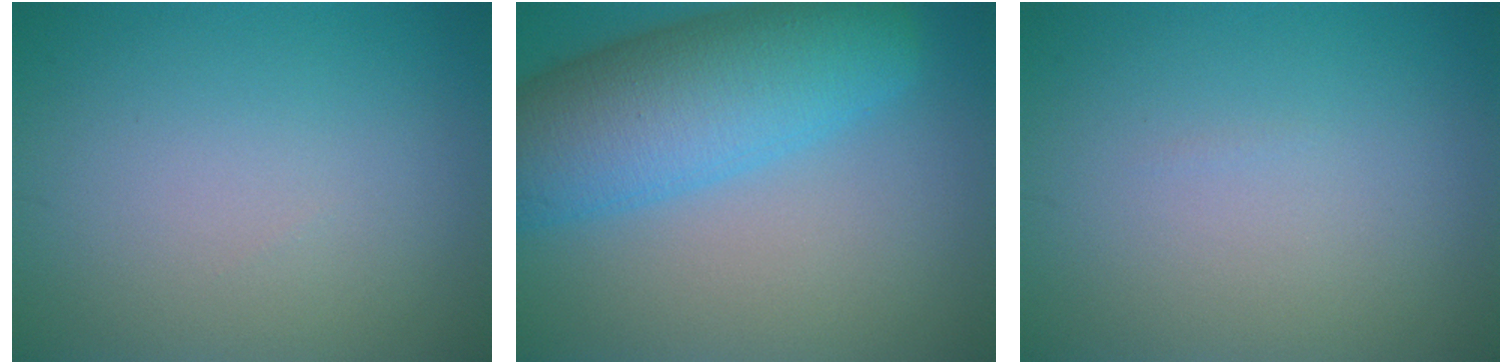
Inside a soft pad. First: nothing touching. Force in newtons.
{"total": 9.9, "press": 9.9, "slide": 0.4}
{"total": 0.0}